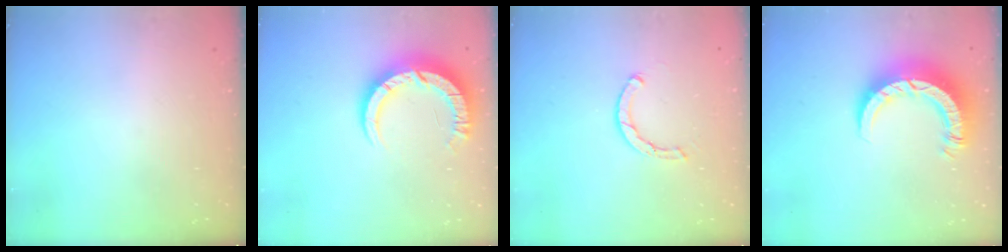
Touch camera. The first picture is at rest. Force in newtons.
{"total": 10.0, "press": 10.0, "slide": 1.1}
{"total": 2.5, "press": 2.5, "slide": 0.1}
{"total": 10.0, "press": 10.0, "slide": 1.1}